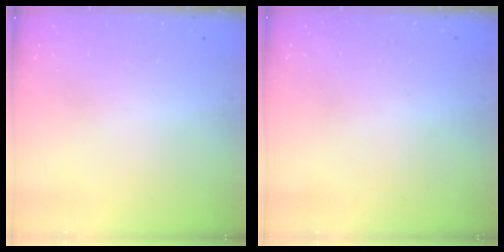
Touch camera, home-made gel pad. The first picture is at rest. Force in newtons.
{"total": 2.5, "press": 2.5, "slide": 0.2}